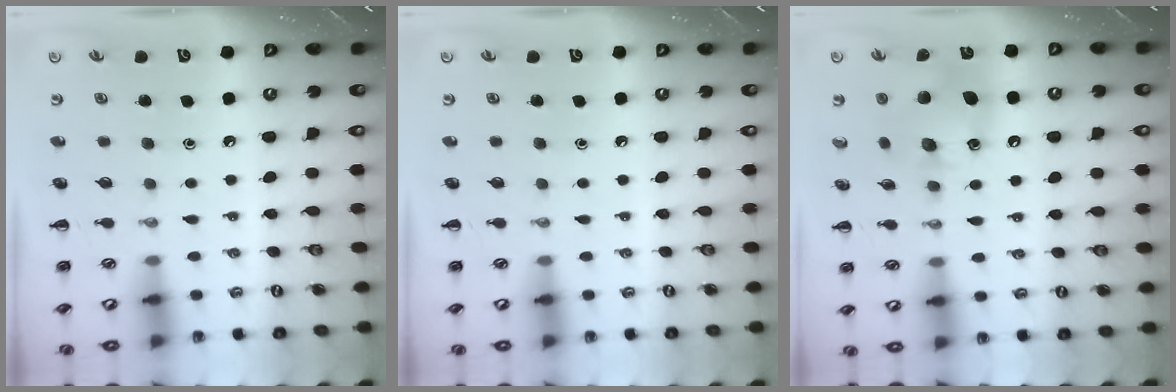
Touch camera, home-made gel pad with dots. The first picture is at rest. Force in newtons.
{"total": 0.0}
{"total": 11.8, "press": 11.7, "slide": 1.7}